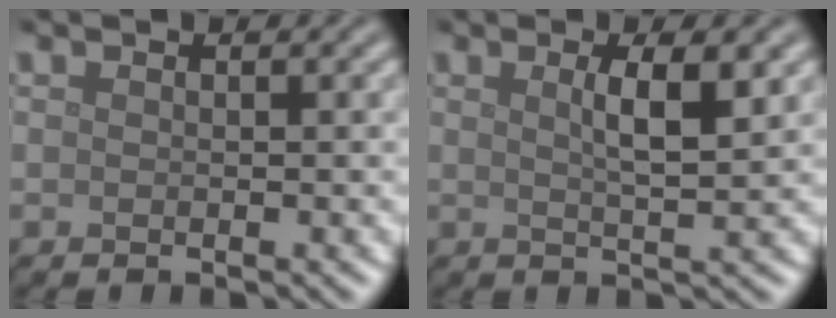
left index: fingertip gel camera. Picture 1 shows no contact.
{"total": 3.5, "force": [1.2, 0.8, 3.2], "torque": [-0.046, 0.003, 0.018]}